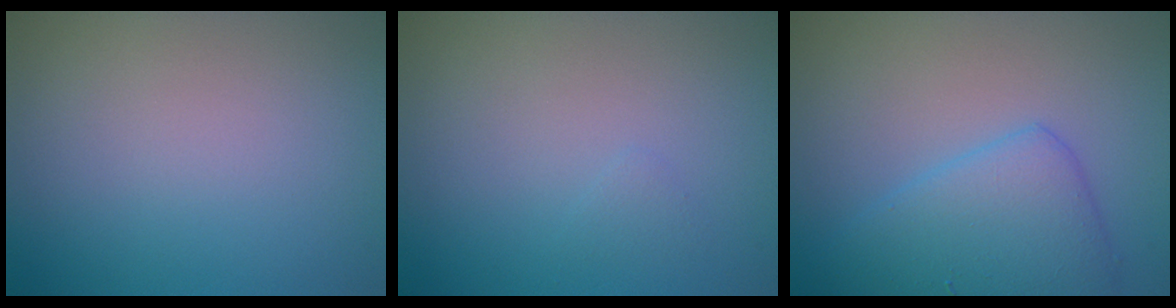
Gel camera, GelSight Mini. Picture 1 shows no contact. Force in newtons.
{"total": 0.5, "press": 0.5, "slide": 0.1}
{"total": 4.8, "press": 4.7, "slide": 0.3}